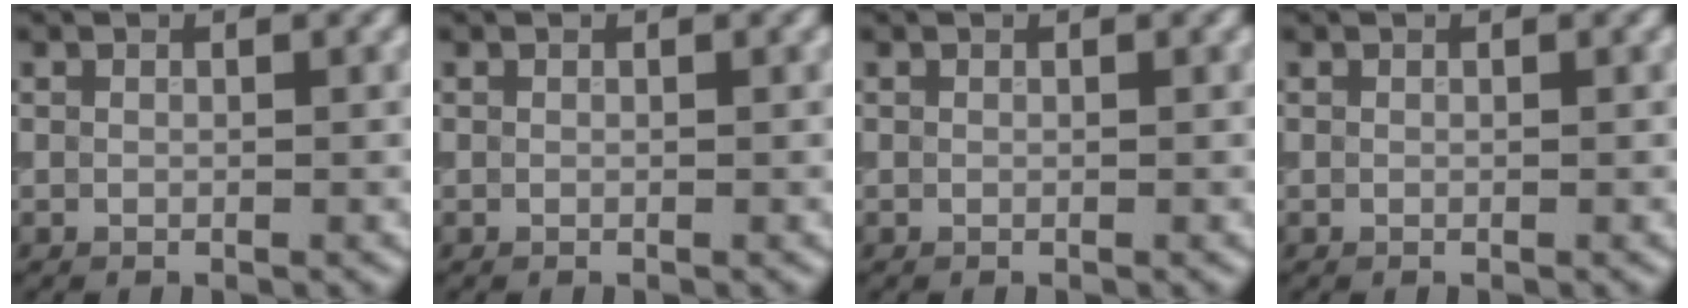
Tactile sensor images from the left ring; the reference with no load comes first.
{"total": 0.0}
{"total": 0.0}
{"total": 0.0}